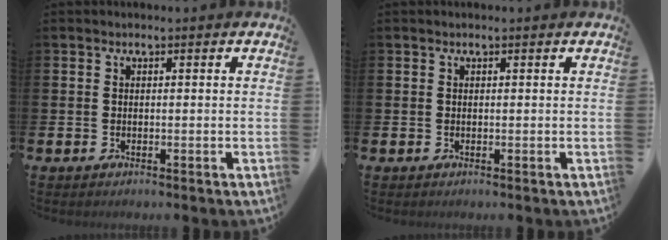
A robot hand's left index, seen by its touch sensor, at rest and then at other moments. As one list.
[{"total": 0.0}]